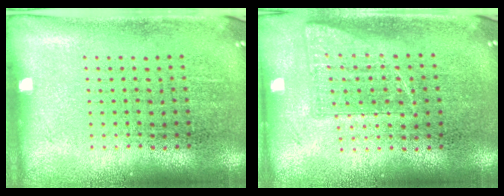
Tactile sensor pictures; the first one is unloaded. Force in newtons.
{"total": 0.9, "press": 0.8, "slide": 0.3}